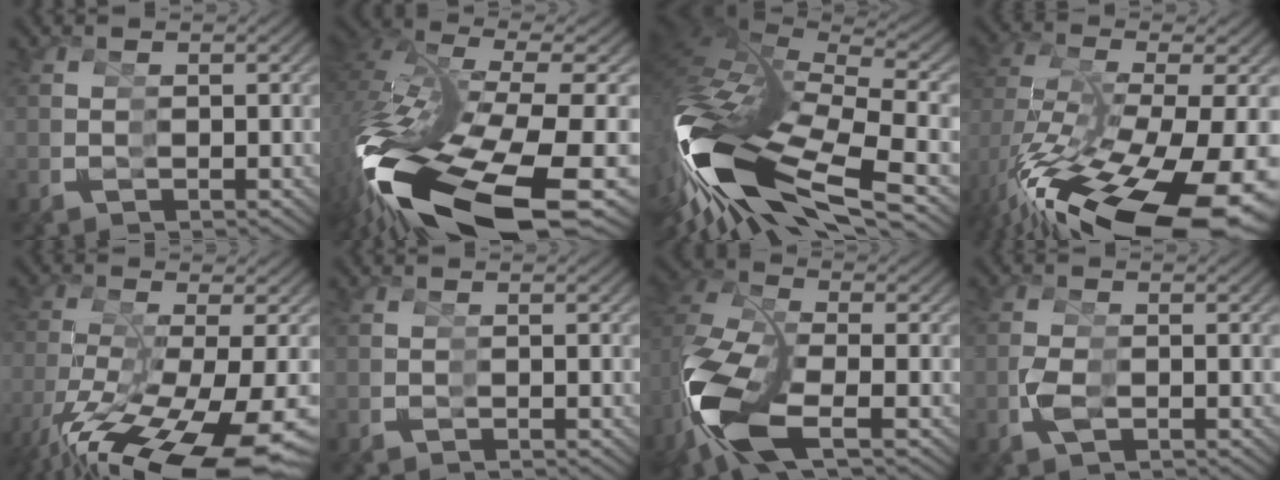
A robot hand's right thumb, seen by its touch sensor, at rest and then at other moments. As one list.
[{"total": 17.6, "force": [-5.4, 9.5, 13.8], "torque": [-0.332, -0.062, -0.050]}, {"total": 19.9, "force": [-3.5, 11.2, 16.1], "torque": [-0.357, -0.047, -0.036]}, {"total": 15.1, "force": [-5.5, 8.2, 11.4], "torque": [-0.233, -0.062, -0.044]}, {"total": 12.4, "force": [-4.8, 6.0, 9.7], "torque": [-0.191, -0.051, -0.041]}, {"total": 0.0}, {"total": 12.2, "force": [-3.4, 7.4, 9.0], "torque": [-0.223, -0.058, -0.039]}, {"total": 2.6, "force": [-1.3, 1.8, 1.4], "torque": [-0.052, -0.018, -0.020]}]